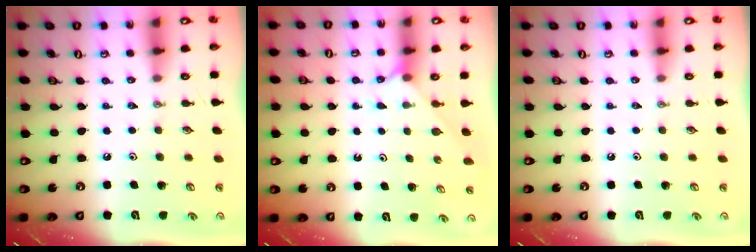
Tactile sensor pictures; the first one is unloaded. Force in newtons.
{"total": 2.1, "press": 2.1, "slide": 0.3}
{"total": 0.0}